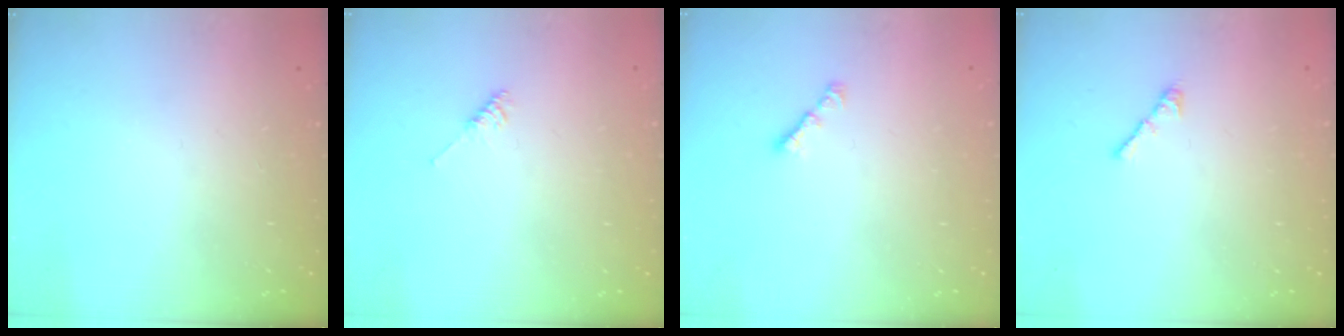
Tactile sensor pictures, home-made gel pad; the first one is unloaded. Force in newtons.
{"total": 2.2, "press": 2.2, "slide": 0.5}
{"total": 1.9, "press": 1.8, "slide": 0.6}
{"total": 3.0, "press": 2.9, "slide": 0.8}